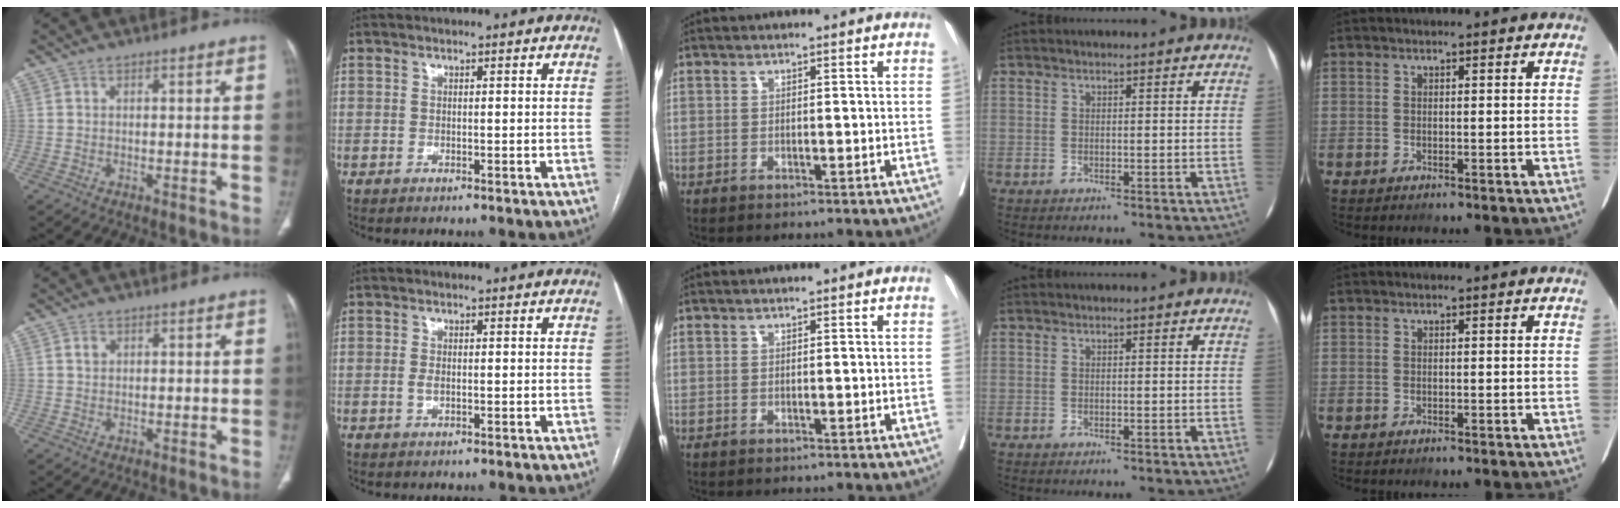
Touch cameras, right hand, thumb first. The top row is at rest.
{"thumb": {"total": 1.3, "force": [0.5, 1.0, 0.7], "torque": [-0.004, -0.002, 0.011]}, "index": {"total": 1.3, "force": [-0.2, 0.6, 1.2], "torque": [-0.025, 0.000, -0.003]}}